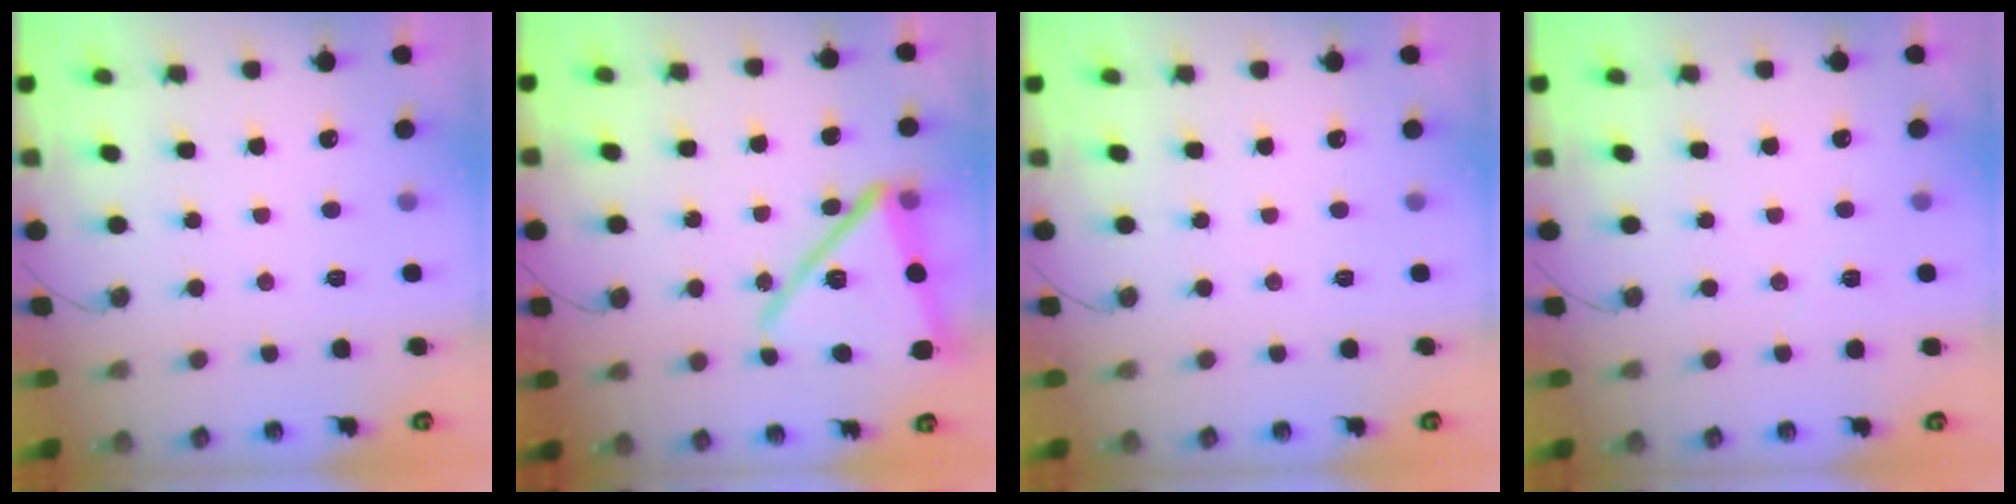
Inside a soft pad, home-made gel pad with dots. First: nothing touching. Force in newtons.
{"total": 20.3, "press": 20.3, "slide": 1.3}
{"total": 0.0}
{"total": 2.0, "press": 1.7, "slide": 0.9}